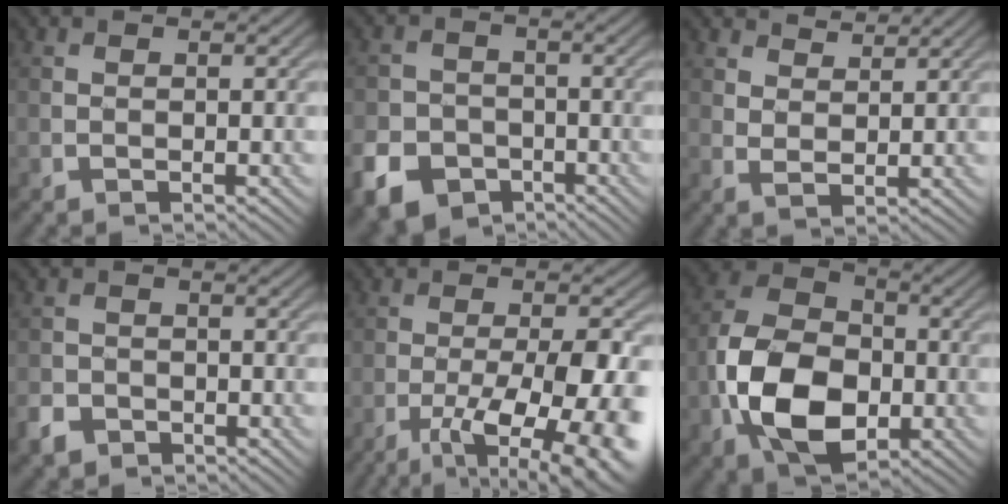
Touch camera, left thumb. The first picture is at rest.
{"total": 7.5, "force": [-4.2, 5.5, 3.0], "torque": [-0.074, -0.019, -0.083]}
{"total": 3.5, "force": [3.0, 1.3, 1.3], "torque": [-0.031, -0.003, 0.063]}
{"total": 2.9, "force": [-1.9, 1.9, 0.9], "torque": [-0.024, -0.007, -0.045]}
{"total": 14.6, "force": [-6.5, 5.1, 12.0], "torque": [-0.175, -0.007, -0.086]}
{"total": 13.3, "force": [-3.6, 8.9, 9.2], "torque": [-0.204, -0.013, -0.078]}